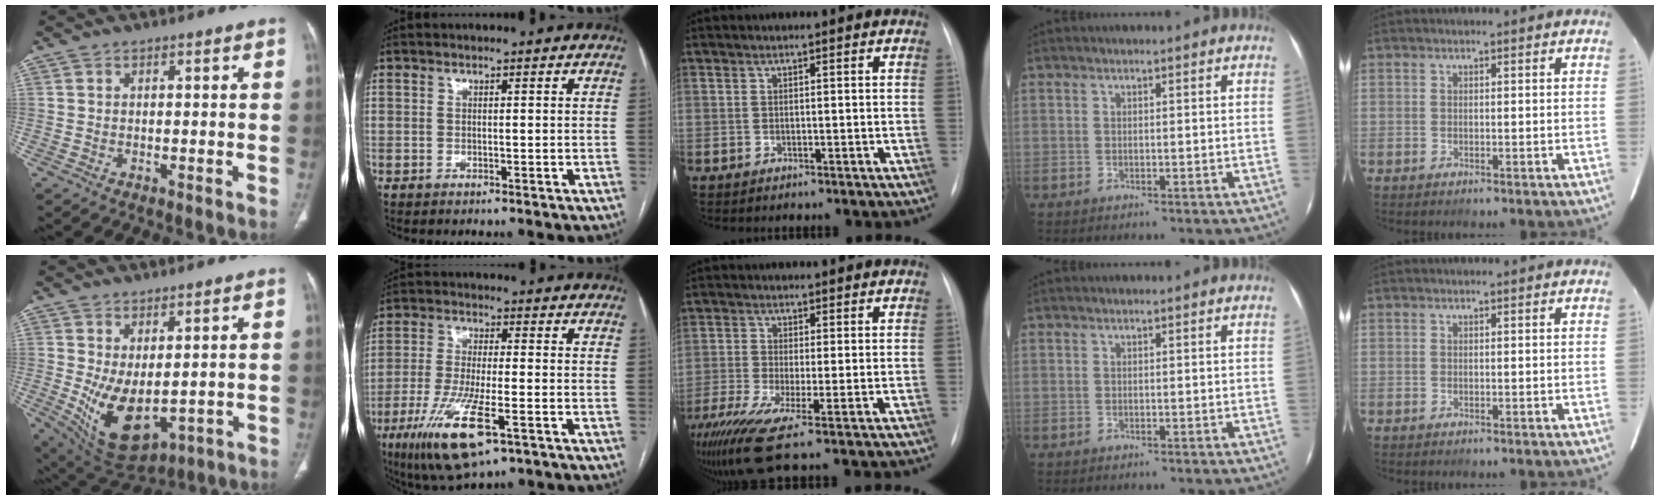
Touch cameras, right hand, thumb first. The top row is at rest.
{"thumb": {"total": 11.4, "force": [-0.7, 6.1, 9.6], "torque": [-0.159, -0.017, 0.021]}, "index": {"total": 13.1, "force": [-6.4, 2.4, 11.2], "torque": [-0.228, -0.030, -0.107]}, "middle": {"total": 9.9, "force": [-5.7, 1.1, 8.0], "torque": [-0.158, -0.028, -0.104]}}